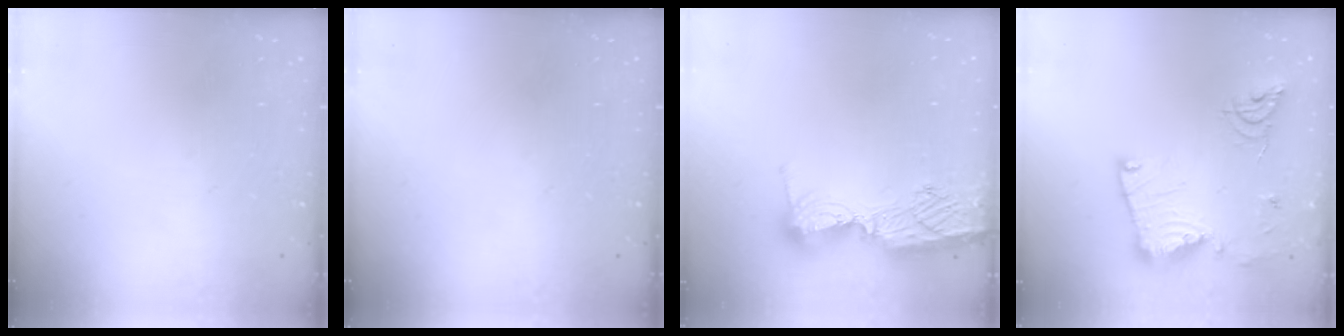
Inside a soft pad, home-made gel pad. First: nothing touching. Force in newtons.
{"total": 0.0}
{"total": 12.7, "press": 12.6, "slide": 1.2}
{"total": 17.8, "press": 17.8, "slide": 1.6}